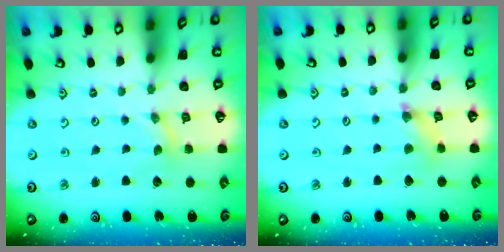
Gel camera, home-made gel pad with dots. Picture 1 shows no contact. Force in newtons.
{"total": 2.7, "press": 2.7, "slide": 0.4}